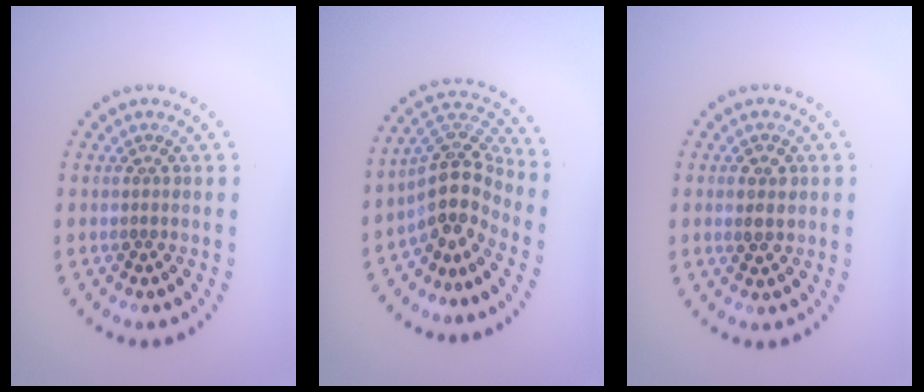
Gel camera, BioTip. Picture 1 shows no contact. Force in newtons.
{"total": 4.6, "press": 3.5, "slide": 3.0}
{"total": 1.8, "press": 1.8, "slide": 0.1}